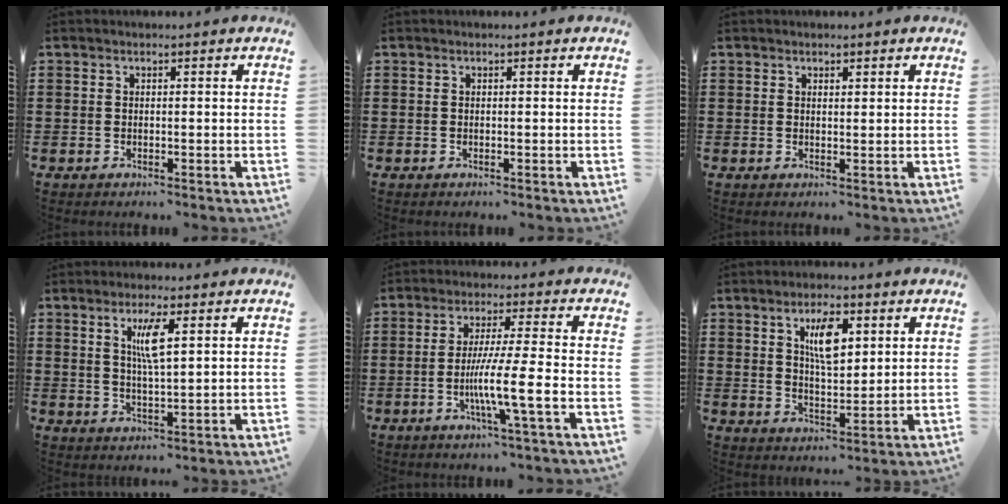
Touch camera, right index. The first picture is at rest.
{"total": 0.0}
{"total": 0.9, "force": [0.7, 0.4, 0.3], "torque": [-0.006, 0.003, 0.014]}
{"total": 4.8, "force": [1.8, 0.9, 4.3], "torque": [-0.091, 0.006, 0.027]}
{"total": 8.5, "force": [-2.5, -0.1, 8.1], "torque": [-0.147, -0.015, -0.047]}
{"total": 6.5, "force": [2.7, 2.6, 5.3], "torque": [-0.089, -0.001, 0.040]}